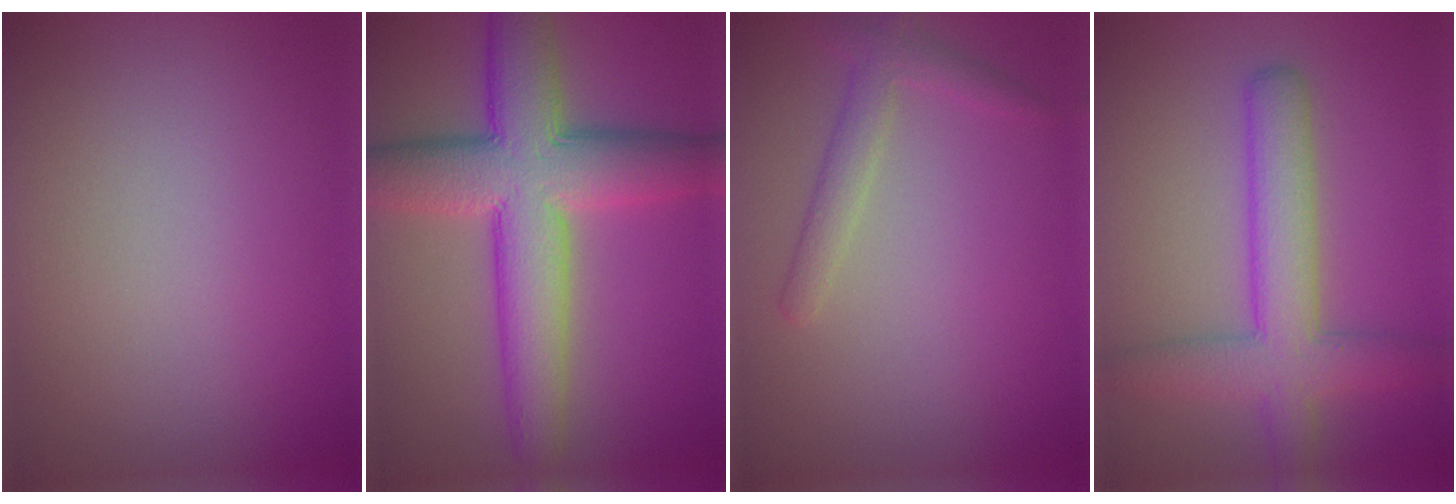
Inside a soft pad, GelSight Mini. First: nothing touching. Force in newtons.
{"total": 10.1, "press": 10.1, "slide": 0.2}
{"total": 2.2, "press": 2.2, "slide": 0.1}
{"total": 5.9, "press": 5.9, "slide": 0.3}